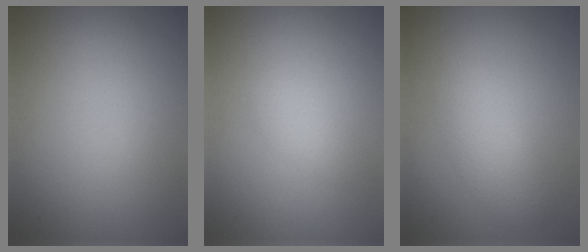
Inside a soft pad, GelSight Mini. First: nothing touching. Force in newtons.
{"total": 1.4, "press": 1.4, "slide": 0.1}
{"total": 2.8, "press": 2.8, "slide": 0.1}